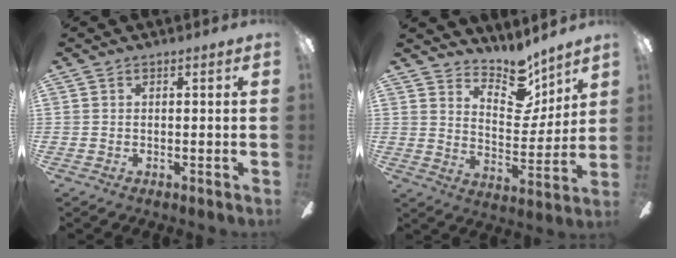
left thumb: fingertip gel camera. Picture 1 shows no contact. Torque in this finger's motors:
{"motor_torque": [0.24, 0.18, -0.29, -0.16, -0.02]}